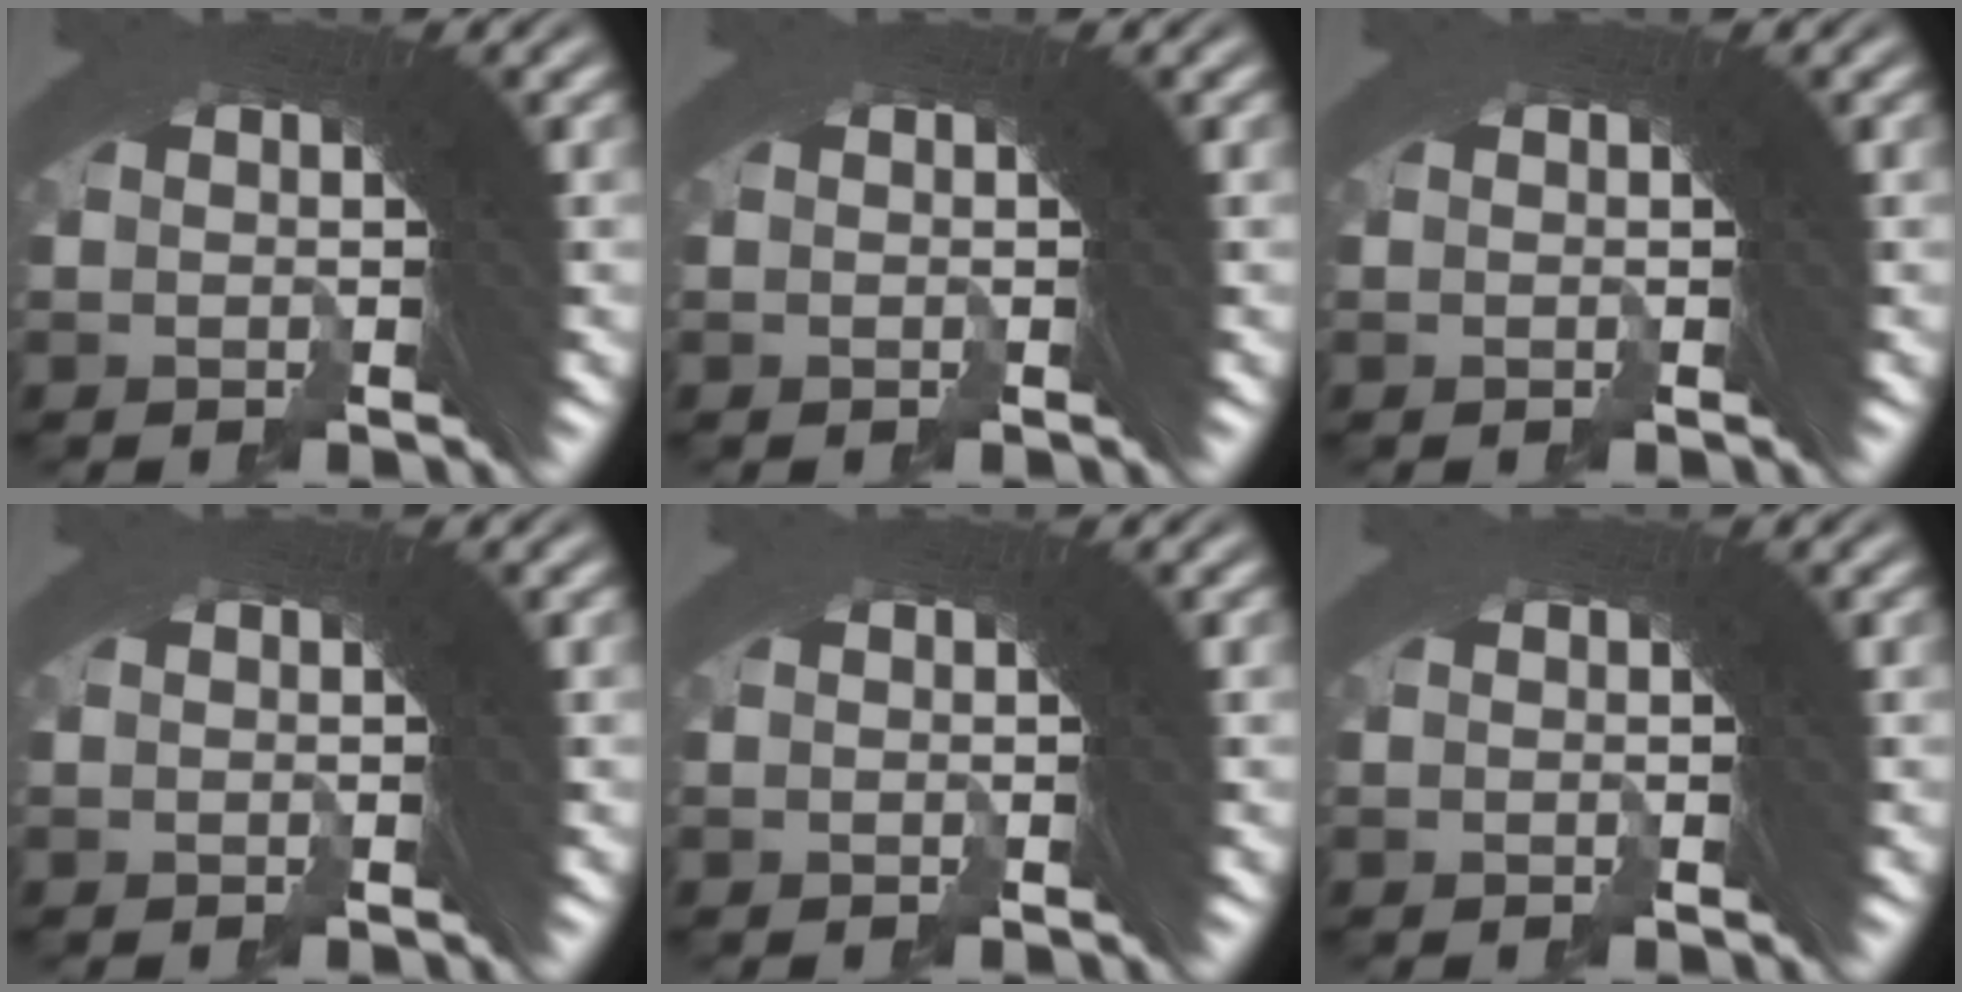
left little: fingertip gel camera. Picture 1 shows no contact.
{"total": 0.0}
{"total": 0.0}
{"total": 0.0}
{"total": 0.0}
{"total": 0.0}